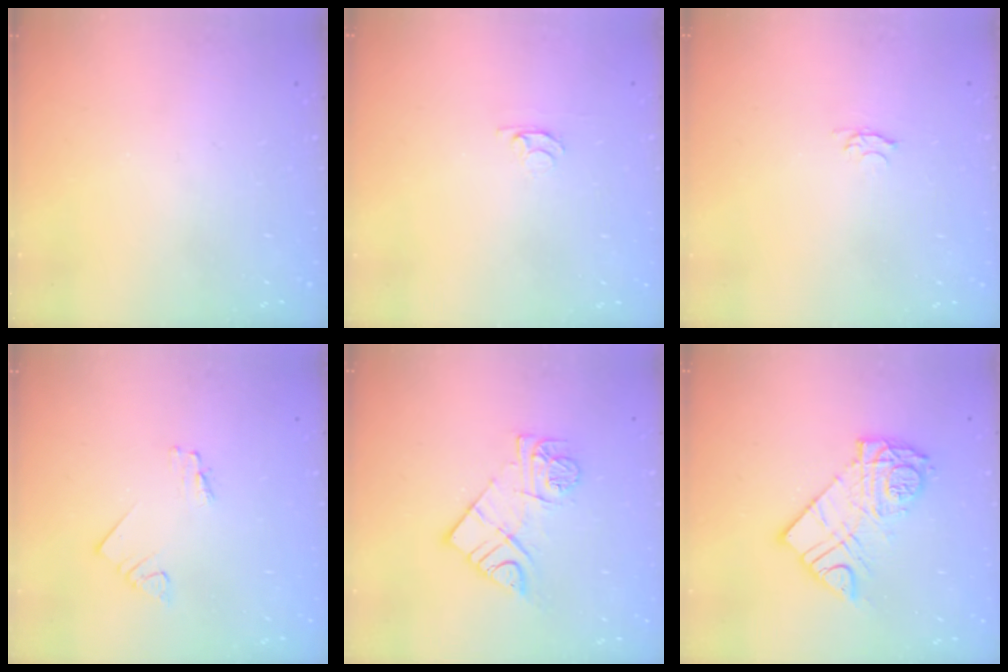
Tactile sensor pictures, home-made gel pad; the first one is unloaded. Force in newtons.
{"total": 2.1, "press": 2.1, "slide": 0.2}
{"total": 3.3, "press": 3.3, "slide": 0.5}
{"total": 1.9, "press": 1.9, "slide": 0.2}
{"total": 10.5, "press": 10.5, "slide": 0.6}
{"total": 12.6, "press": 12.5, "slide": 1.1}